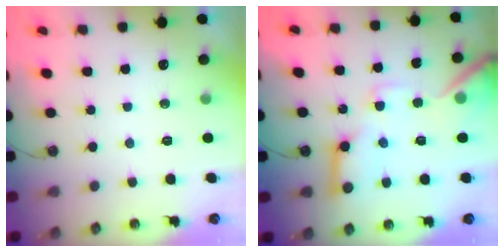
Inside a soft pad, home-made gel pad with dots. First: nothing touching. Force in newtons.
{"total": 16.8, "press": 16.7, "slide": 1.9}